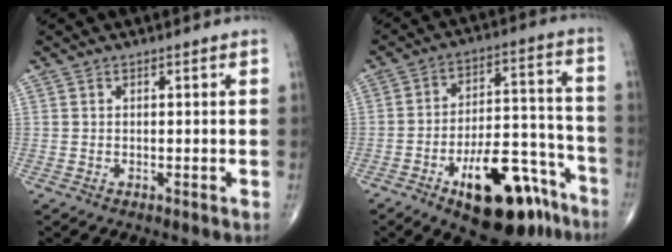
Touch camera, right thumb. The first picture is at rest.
{"total": 19.8, "force": [-11.2, 8.6, 13.9], "torque": [-0.167, 0.081, -0.163]}